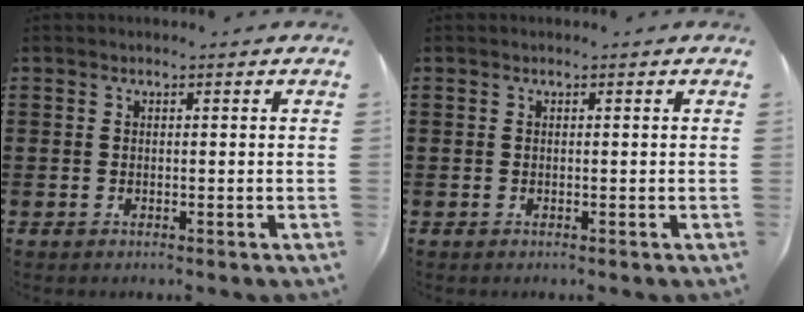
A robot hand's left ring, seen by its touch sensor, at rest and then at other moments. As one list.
[{"total": 0.0}]